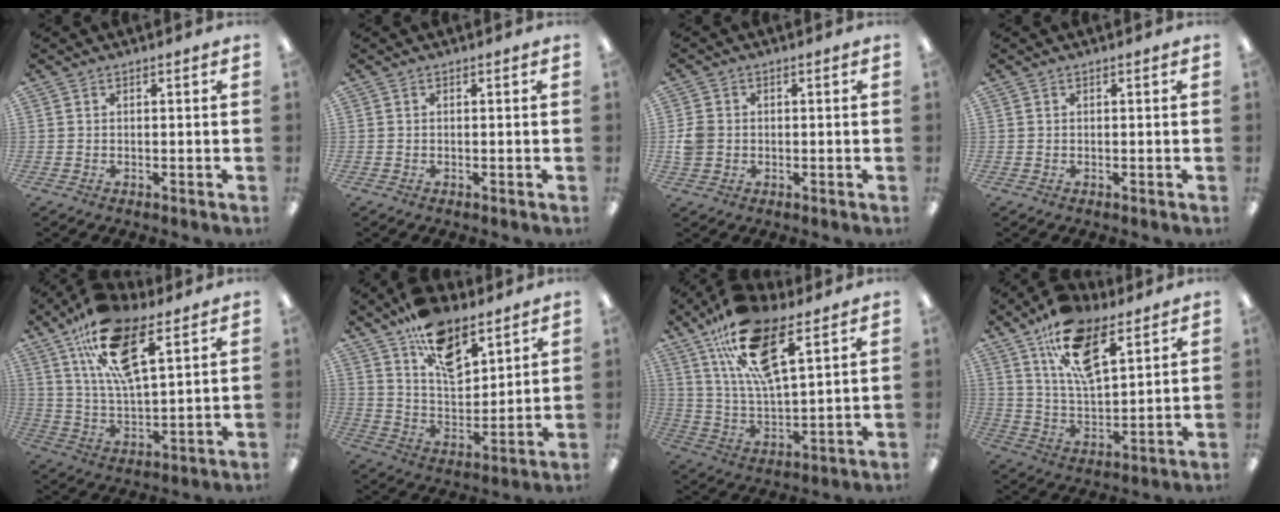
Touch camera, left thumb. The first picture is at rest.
{"total": 0.0}
{"total": 4.0, "force": [-0.3, 3.6, 1.7], "torque": [-0.030, 0.003, -0.007]}
{"total": 0.0}
{"total": 17.9, "force": [10.6, 7.2, 12.6], "torque": [-0.227, -0.033, 0.184]}
{"total": 14.7, "force": [10.0, 7.1, 8.0], "torque": [-0.125, -0.055, 0.181]}
{"total": 18.7, "force": [11.6, 6.8, 13.0], "torque": [-0.246, -0.046, 0.198]}
{"total": 16.1, "force": [9.7, 7.4, 10.4], "torque": [-0.178, -0.034, 0.172]}